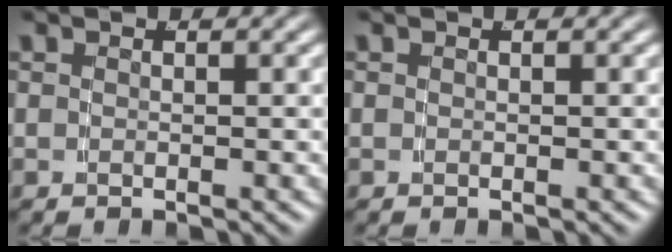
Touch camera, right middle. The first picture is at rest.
{"total": 0.0}